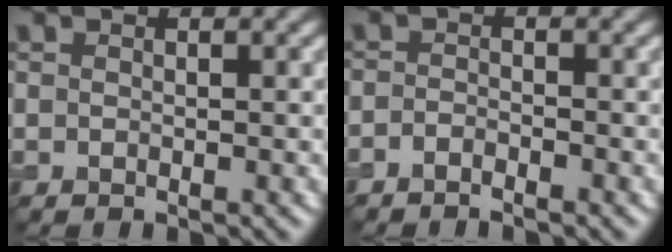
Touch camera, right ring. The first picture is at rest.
{"total": 1.1, "force": [-1.1, 0.0, 0.0], "torque": [0.000, -0.002, -0.029]}